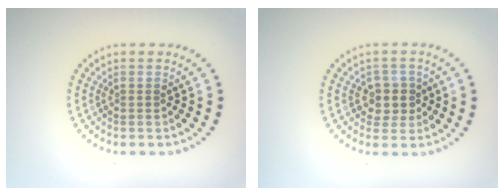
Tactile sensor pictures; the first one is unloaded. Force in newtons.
{"total": 2.3, "press": 2.1, "slide": 0.9}